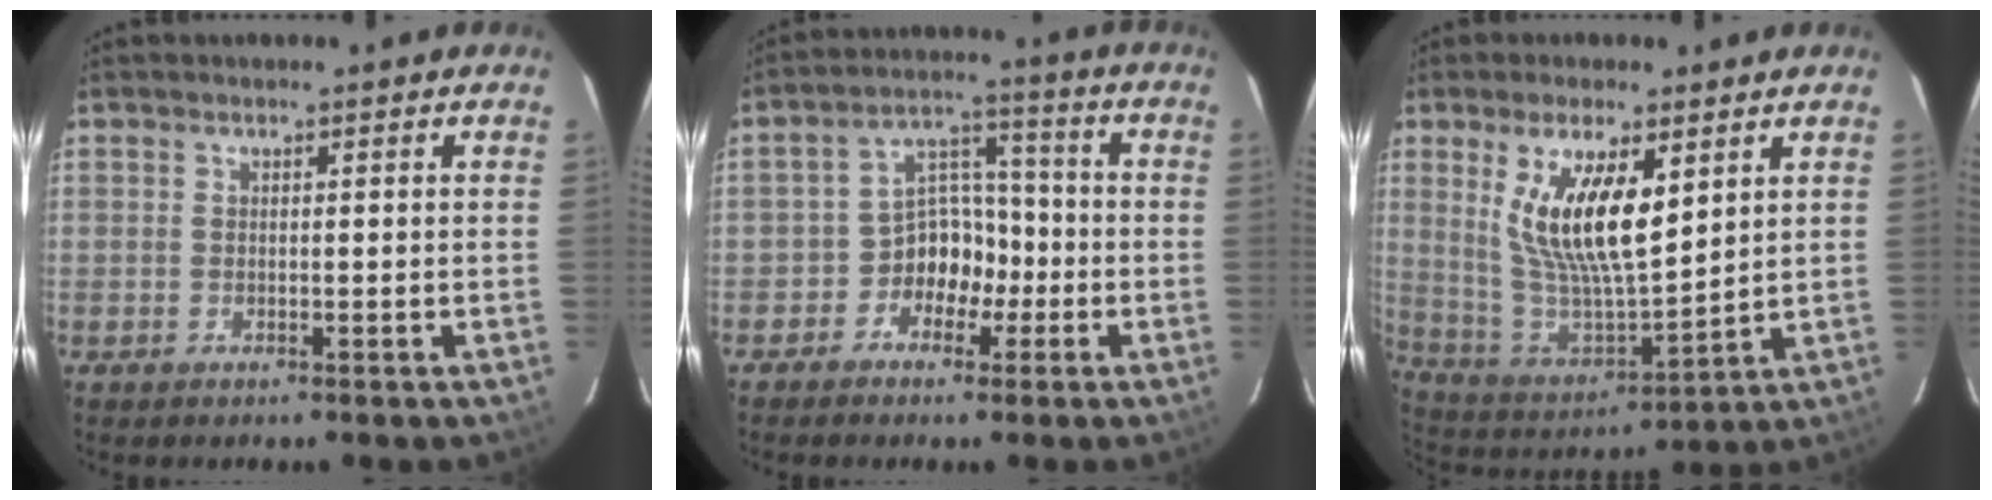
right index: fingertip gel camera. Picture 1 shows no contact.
{"total": 7.1, "force": [-3.4, 5.6, 2.6], "torque": [-0.036, 0.034, -0.059]}
{"total": 15.2, "force": [5.9, 5.1, 13.1], "torque": [-0.254, -0.006, 0.127]}